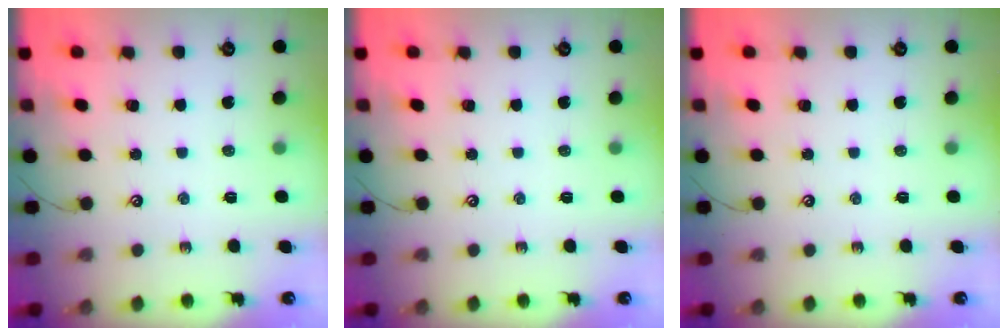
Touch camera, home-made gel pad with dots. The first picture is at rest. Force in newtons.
{"total": 0.0}
{"total": 0.0}